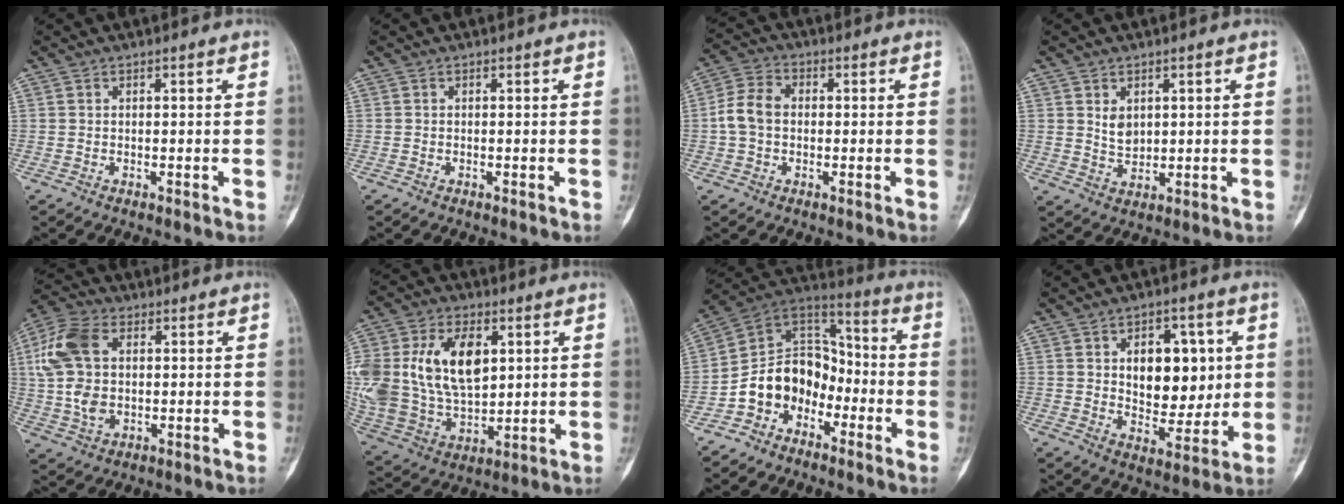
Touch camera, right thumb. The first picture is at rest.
{"total": 0.0}
{"total": 6.8, "force": [-0.3, 5.1, 4.5], "torque": [-0.082, 0.021, -0.015]}
{"total": 3.8, "force": [1.2, 2.8, 2.3], "torque": [-0.021, -0.013, 0.029]}
{"total": 13.5, "force": [2.3, 8.9, 9.8], "torque": [-0.198, 0.012, 0.042]}
{"total": 23.1, "force": [4.9, 14.8, 17.0], "torque": [-0.343, -0.003, 0.102]}
{"total": 13.6, "force": [-5.7, 10.7, 6.2], "torque": [-0.068, 0.089, -0.115]}
{"total": 14.3, "force": [2.6, 9.1, 10.7], "torque": [-0.094, -0.014, 0.045]}